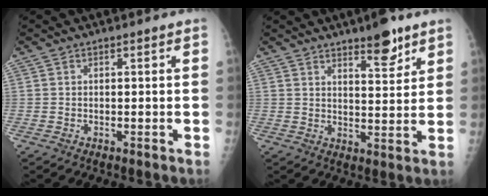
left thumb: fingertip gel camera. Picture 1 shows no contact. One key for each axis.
{"total": 7.1, "fx": 5.0, "fy": 2.2, "fz": 4.6, "tx": -0.049, "ty": -0.035, "tz": 0.074}